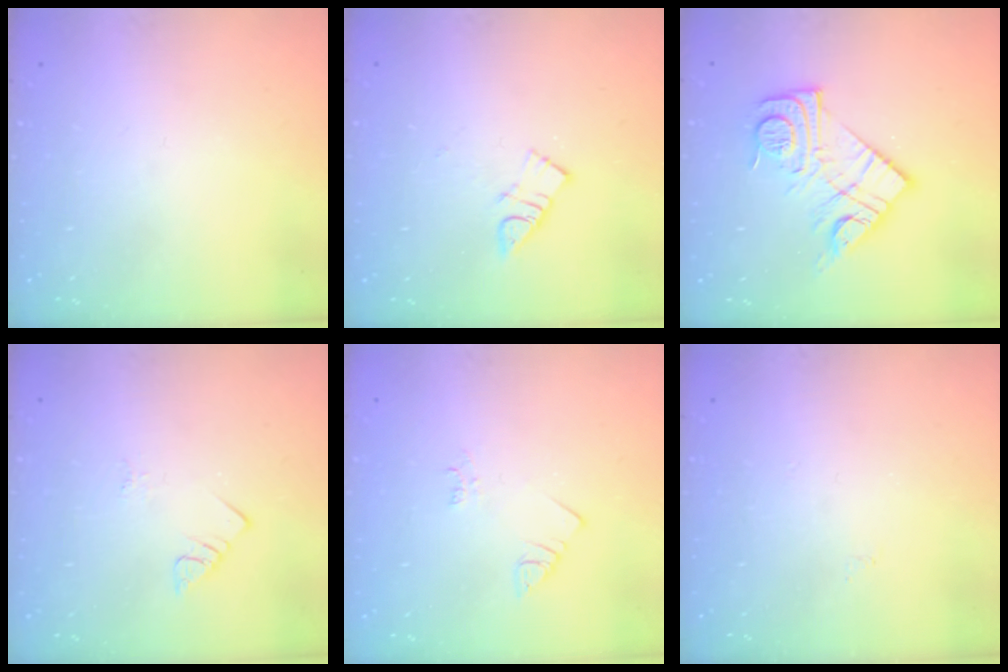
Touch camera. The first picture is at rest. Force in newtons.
{"total": 5.9, "press": 5.9, "slide": 0.1}
{"total": 14.6, "press": 14.5, "slide": 0.8}
{"total": 2.8, "press": 2.8, "slide": 0.4}
{"total": 2.5, "press": 2.5, "slide": 0.5}
{"total": 3.4, "press": 3.3, "slide": 0.5}